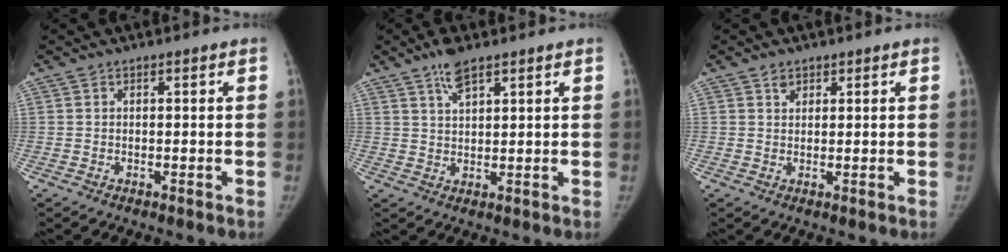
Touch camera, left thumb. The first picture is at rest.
{"total": 4.6, "force": [3.3, 1.4, 2.9], "torque": [-0.053, -0.011, 0.067]}
{"total": 1.6, "force": [1.1, 1.2, 0.4], "torque": [0.005, -0.006, 0.017]}